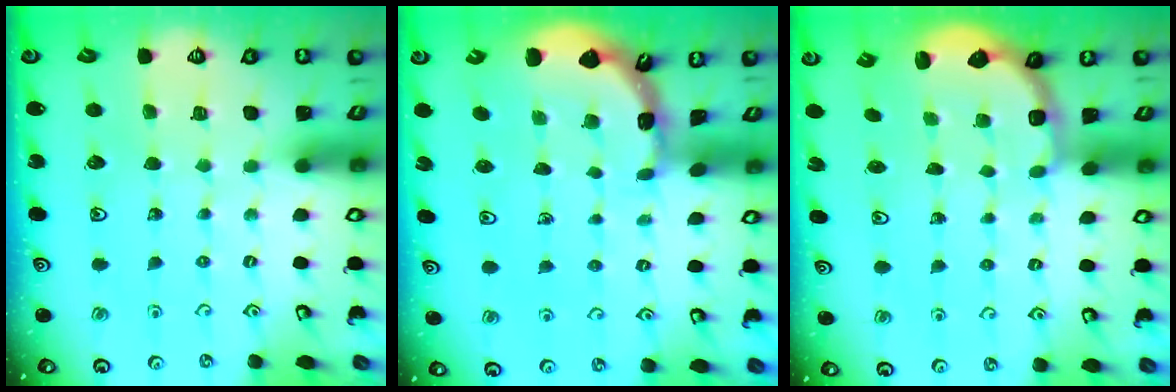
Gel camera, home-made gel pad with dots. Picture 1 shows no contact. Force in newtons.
{"total": 1.7, "press": 1.6, "slide": 0.1}
{"total": 2.8, "press": 2.1, "slide": 1.8}